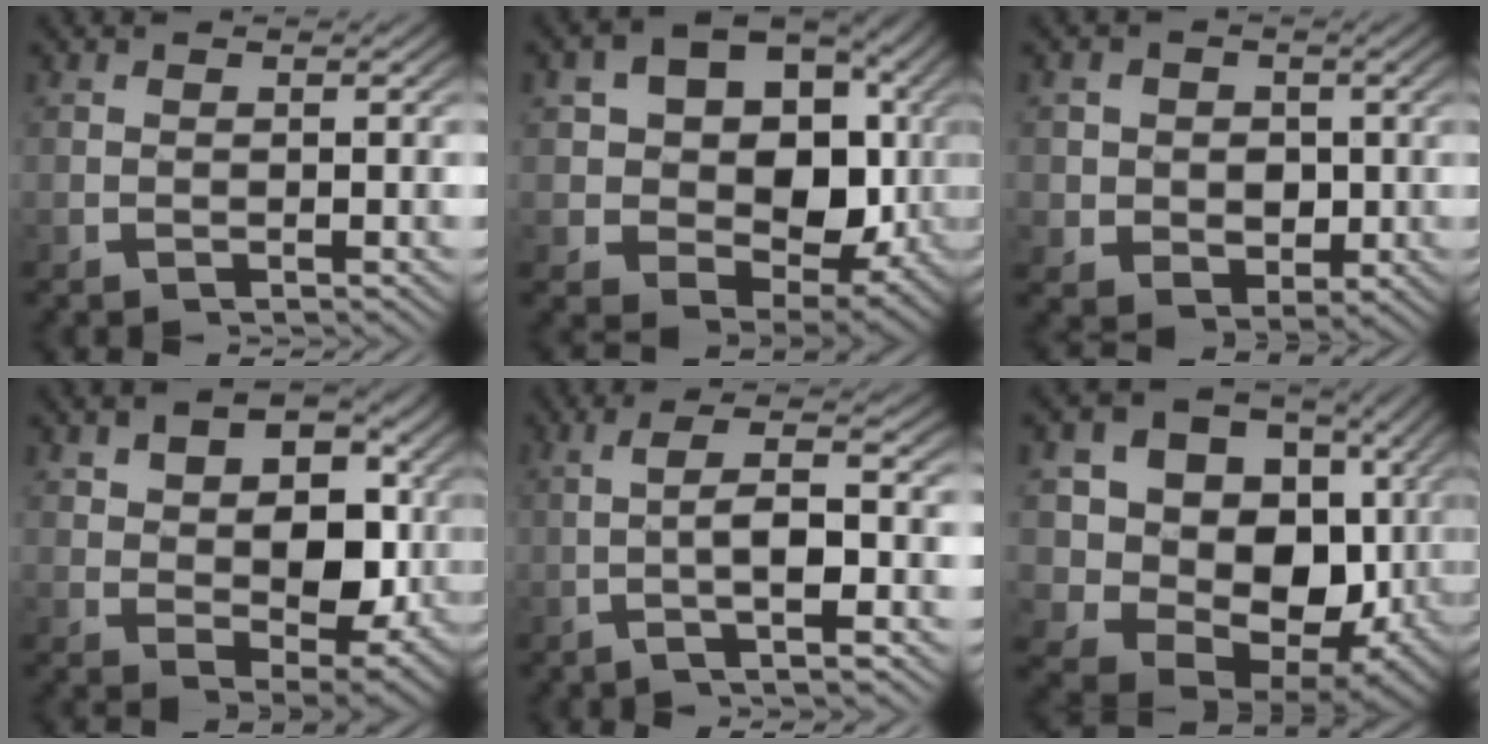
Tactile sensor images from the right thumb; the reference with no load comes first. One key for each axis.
{"total": 15.8, "fx": 1.7, "fy": 12.2, "fz": 9.8, "tx": -0.201, "ty": -0.048, "tz": 0.038}
{"total": 6.0, "fx": 0.1, "fy": 5.2, "fz": 3.0, "tx": -0.063, "ty": -0.035, "tz": 0.018}
{"total": 8.8, "fx": 1.4, "fy": 5.9, "fz": 6.3, "tx": -0.106, "ty": -0.032, "tz": 0.036}
{"total": 6.9, "fx": 0.1, "fy": 2.0, "fz": 6.6, "tx": -0.109, "ty": 0.009, "tz": -0.003}
{"total": 21.0, "fx": 0.4, "fy": 16.5, "fz": 13.0, "tx": -0.254, "ty": -0.051, "tz": 0.008}